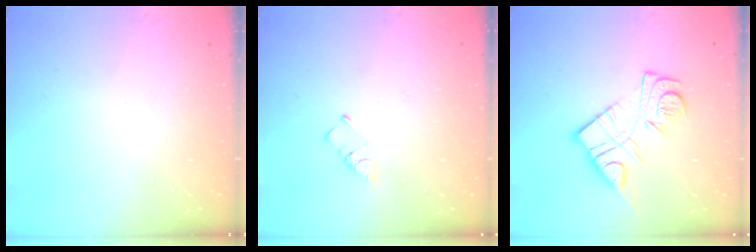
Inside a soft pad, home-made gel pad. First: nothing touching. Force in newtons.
{"total": 1.5, "press": 1.5, "slide": 0.3}
{"total": 12.3, "press": 12.2, "slide": 1.5}